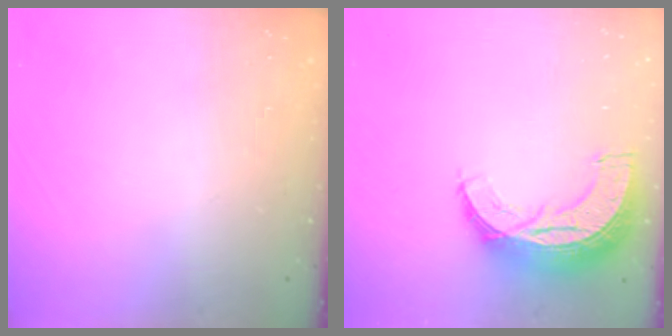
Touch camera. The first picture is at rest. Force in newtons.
{"total": 12.7, "press": 12.7, "slide": 0.8}